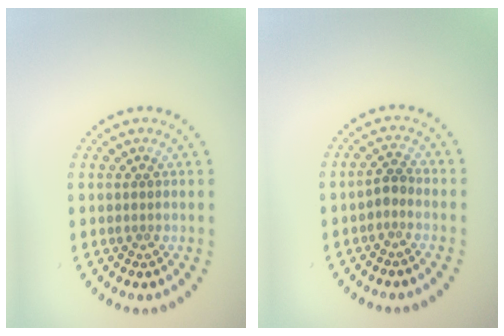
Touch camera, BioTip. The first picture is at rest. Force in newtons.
{"total": 1.3, "press": 1.0, "slide": 0.8}